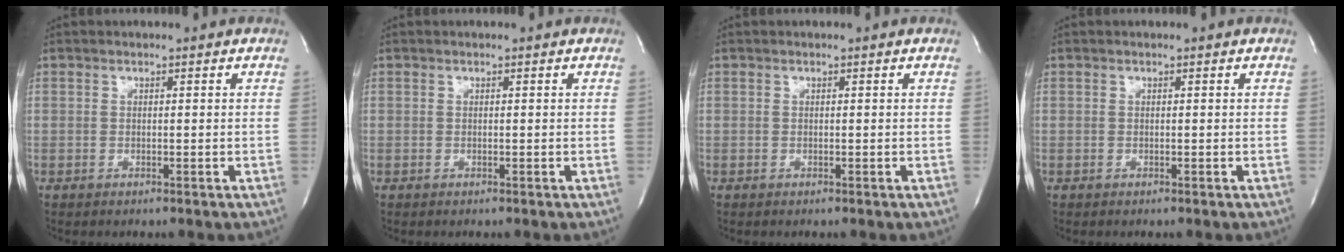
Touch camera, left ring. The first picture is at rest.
{"total": 0.0}
{"total": 0.0}
{"total": 0.0}